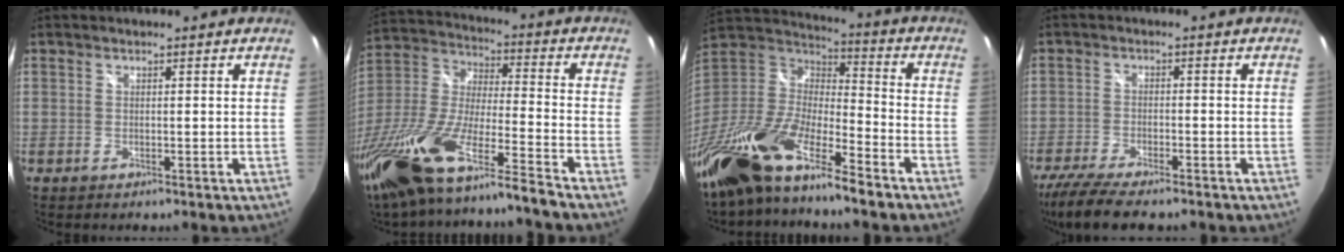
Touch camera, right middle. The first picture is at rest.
{"total": 23.8, "force": [-17.5, 1.2, 16.1], "torque": [-0.310, -0.057, -0.328]}
{"total": 22.0, "force": [-15.2, 5.9, 14.7], "torque": [-0.296, -0.023, -0.293]}
{"total": 10.6, "force": [-8.7, 1.9, 5.8], "torque": [-0.139, -0.037, -0.152]}